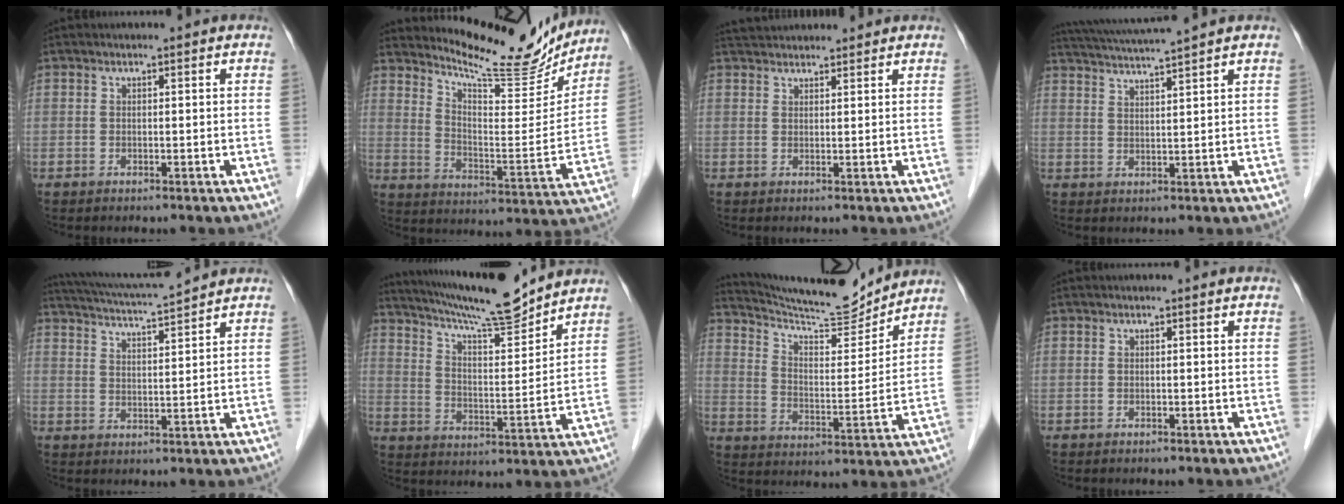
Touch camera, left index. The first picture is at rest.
{"total": 16.7, "force": [15.7, 2.4, 4.9], "torque": [-0.086, -0.045, 0.223]}
{"total": 6.4, "force": [6.0, 1.4, 1.5], "torque": [-0.023, 0.039, 0.095]}
{"total": 8.2, "force": [7.4, -1.7, 2.9], "torque": [-0.058, 0.011, 0.125]}
{"total": 10.3, "force": [9.7, -1.1, 3.2], "torque": [-0.066, 0.016, 0.158]}
{"total": 15.8, "force": [14.4, 0.7, 6.5], "torque": [-0.116, 0.002, 0.232]}
{"total": 16.2, "force": [15.5, 1.0, 4.5], "torque": [-0.086, -0.014, 0.243]}
{"total": 0.0}